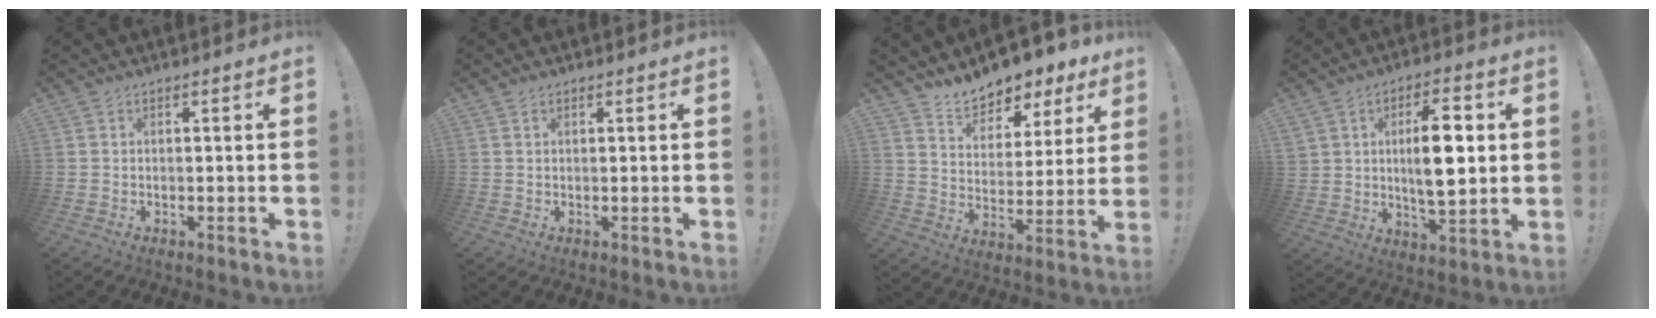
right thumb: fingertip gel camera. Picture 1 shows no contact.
{"total": 0.8, "force": [0.7, 0.3, 0.2], "torque": [-0.004, 0.000, 0.013]}
{"total": 9.9, "force": [9.1, 3.5, 1.7], "torque": [-0.038, -0.080, 0.165]}
{"total": 11.7, "force": [2.1, 5.8, 10.0], "torque": [-0.158, 0.003, 0.034]}